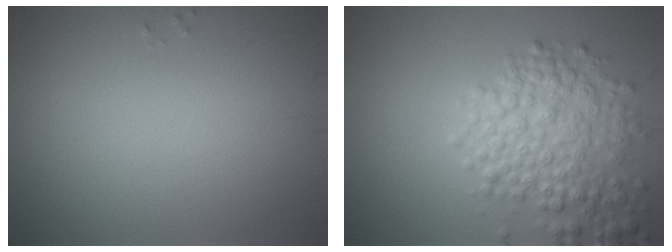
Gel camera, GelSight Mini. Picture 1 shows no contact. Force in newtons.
{"total": 5.1, "press": 5.1, "slide": 0.2}